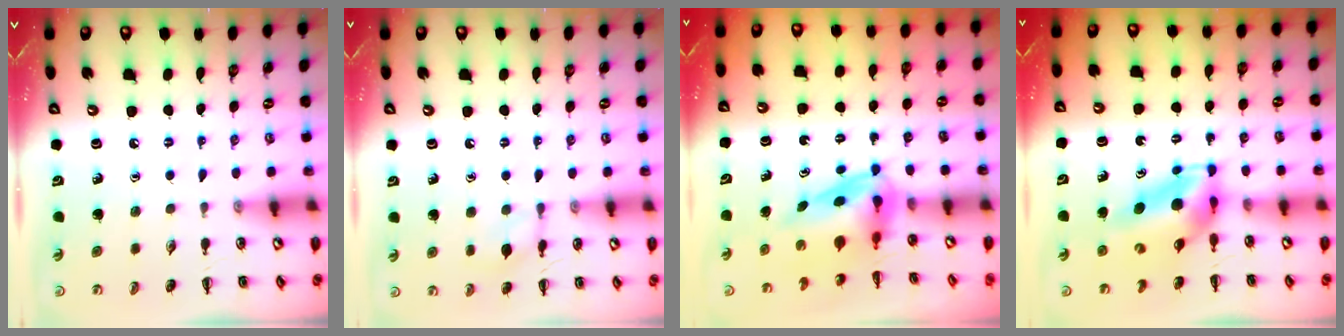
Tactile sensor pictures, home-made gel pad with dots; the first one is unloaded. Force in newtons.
{"total": 6.9, "press": 6.7, "slide": 1.7}
{"total": 4.0, "press": 3.9, "slide": 0.7}
{"total": 5.2, "press": 5.0, "slide": 1.3}